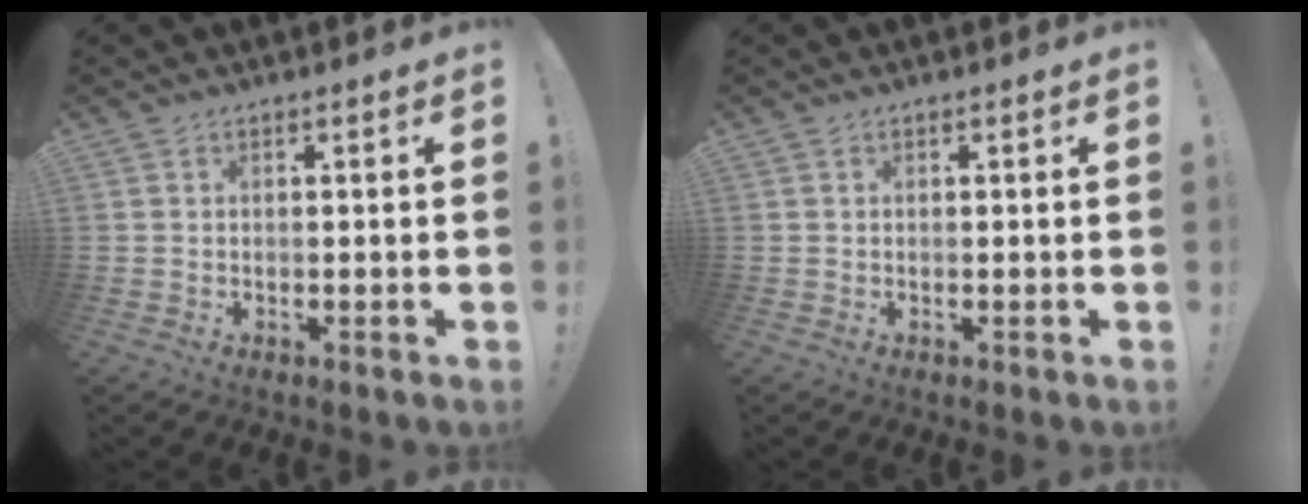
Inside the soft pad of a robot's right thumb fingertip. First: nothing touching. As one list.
[{"total": 0.0}]